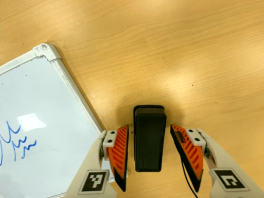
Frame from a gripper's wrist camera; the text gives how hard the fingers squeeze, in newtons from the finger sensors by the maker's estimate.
{"total": 0.0}